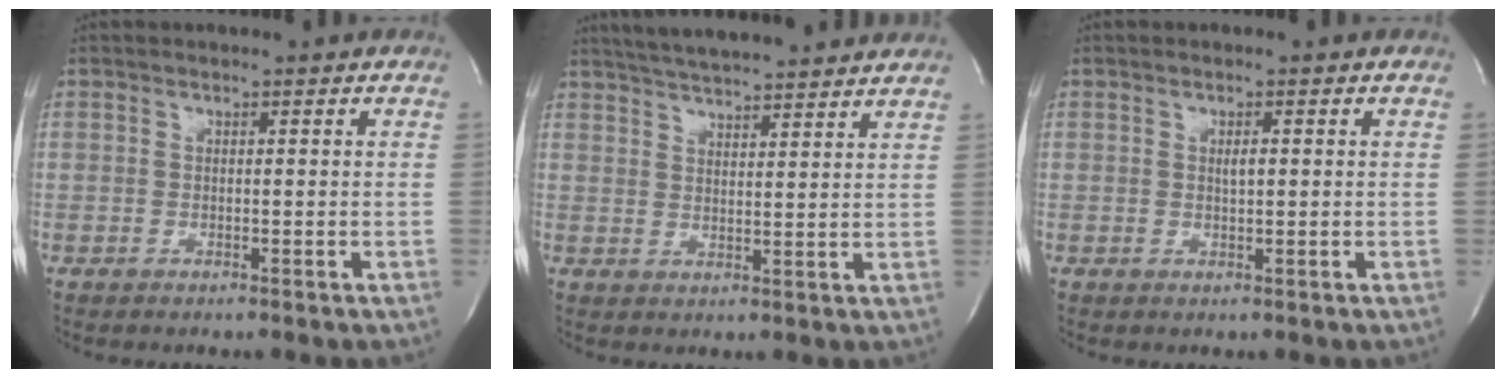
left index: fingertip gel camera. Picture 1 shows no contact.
{"total": 15.3, "force": [13.9, 1.3, 6.2], "torque": [-0.107, 0.029, 0.196]}
{"total": 1.2, "force": [0.2, 0.3, 1.2], "torque": [-0.022, 0.001, 0.005]}